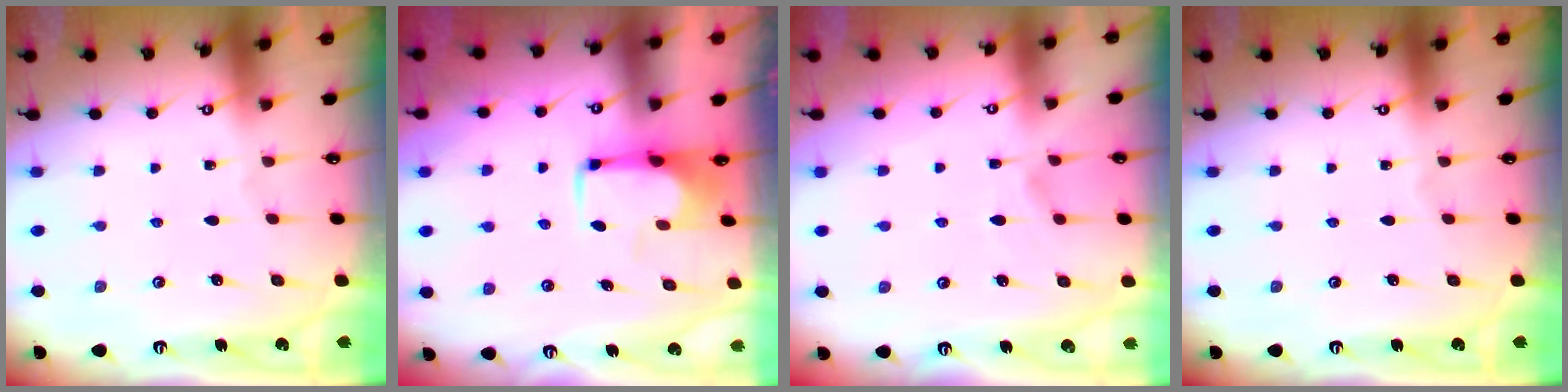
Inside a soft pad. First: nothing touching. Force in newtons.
{"total": 1.5, "press": 1.4, "slide": 0.6}
{"total": 2.9, "press": 2.6, "slide": 1.2}
{"total": 0.0}